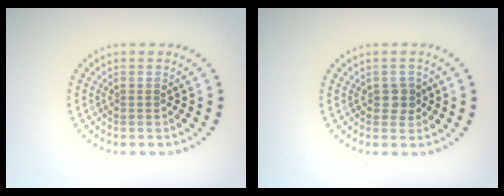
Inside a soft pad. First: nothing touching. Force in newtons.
{"total": 1.4, "press": 1.3, "slide": 0.5}